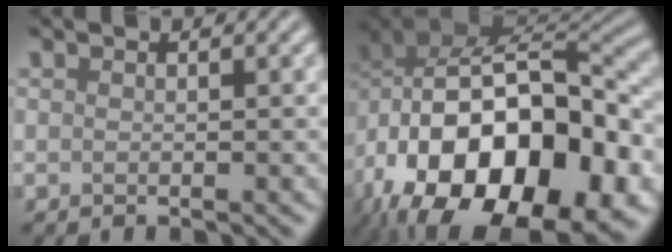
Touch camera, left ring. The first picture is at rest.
{"total": 20.6, "force": [-7.4, 11.9, 15.0], "torque": [-0.267, -0.034, -0.096]}